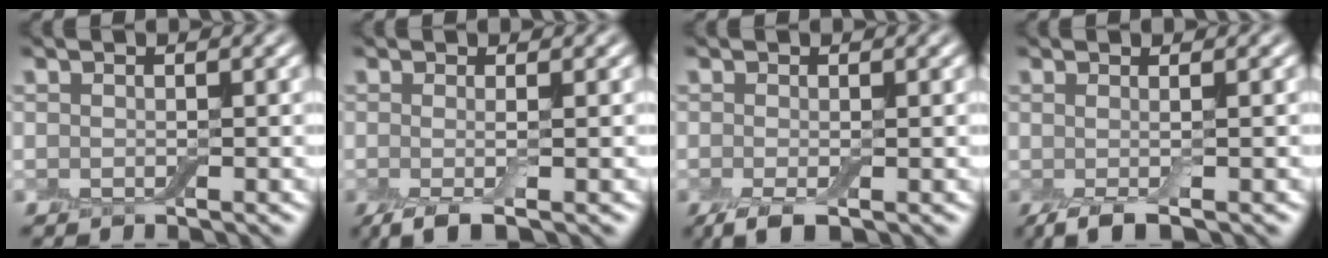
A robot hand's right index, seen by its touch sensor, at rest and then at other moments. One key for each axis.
{"total": 2.9, "fx": -0.8, "fy": 0.6, "fz": 2.7, "tx": -0.046, "ty": -0.007, "tz": -0.022}
{"total": 2.3, "fx": -1.1, "fy": 0.6, "fz": 1.9, "tx": -0.041, "ty": -0.008, "tz": -0.025}
{"total": 2.9, "fx": -0.7, "fy": 0.7, "fz": 2.8, "tx": -0.040, "ty": -0.003, "tz": -0.018}